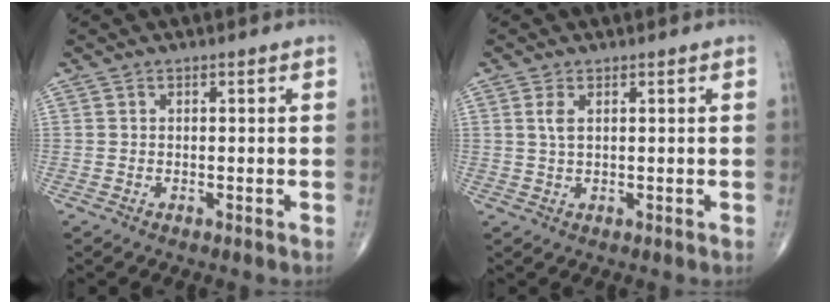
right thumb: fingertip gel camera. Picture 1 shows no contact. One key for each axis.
{"total": 2.4, "fx": 0.8, "fy": 1.0, "fz": 2.0, "tx": -0.044, "ty": 0.002, "tz": 0.021}